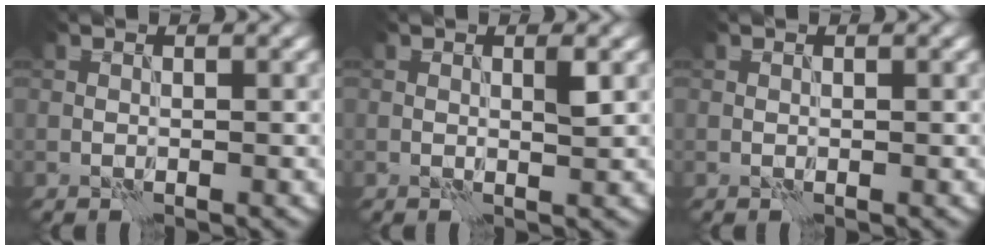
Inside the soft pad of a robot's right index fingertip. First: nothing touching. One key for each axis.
{"total": 1.0, "fx": 0.3, "fy": 0.2, "fz": 0.9, "tx": -0.014, "ty": -0.001, "tz": 0.005}
{"total": 0.0}